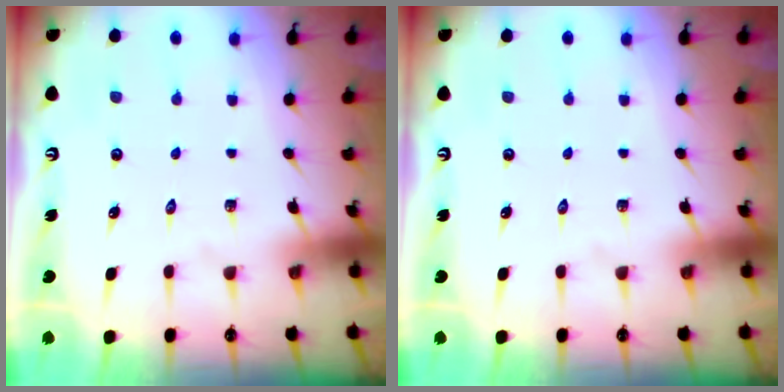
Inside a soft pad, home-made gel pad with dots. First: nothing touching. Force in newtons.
{"total": 0.0}